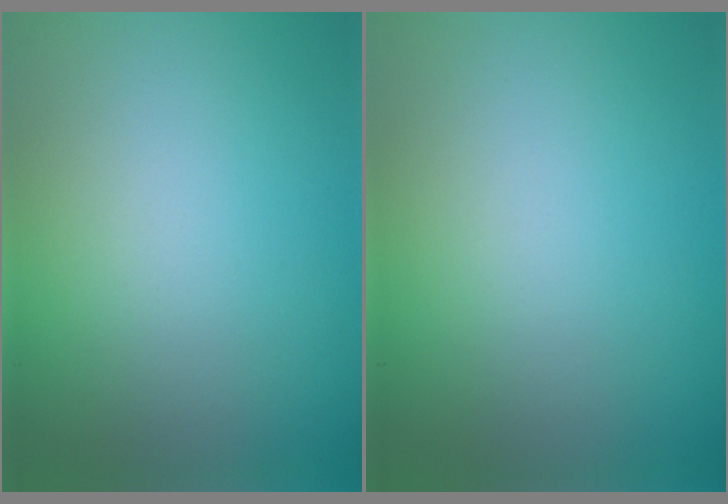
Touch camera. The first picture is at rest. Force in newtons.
{"total": 0.0}